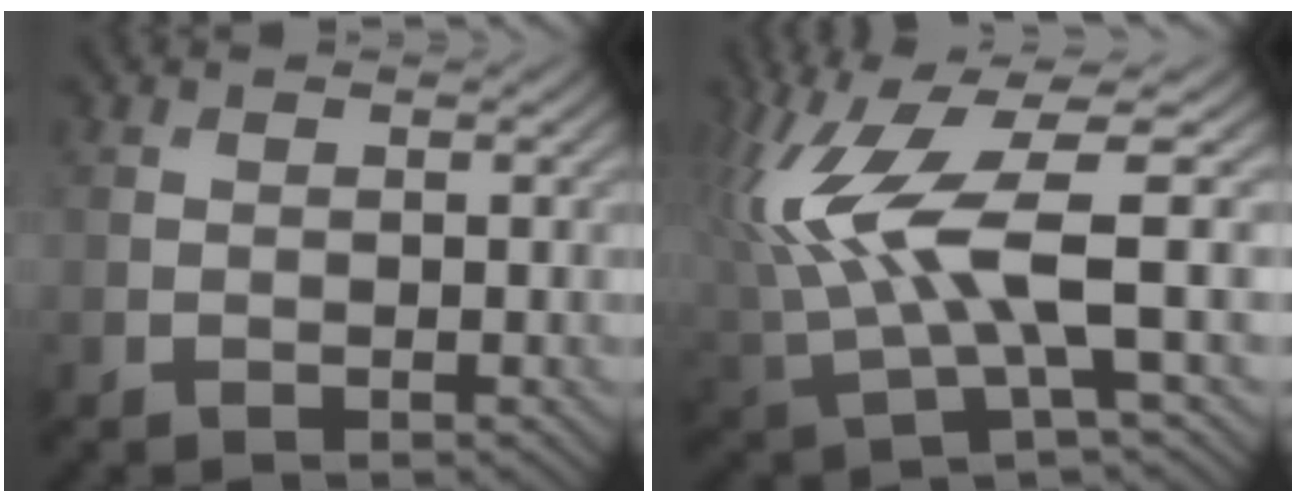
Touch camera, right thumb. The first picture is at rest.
{"total": 12.7, "force": [1.7, 4.3, 11.8], "torque": [-0.278, 0.004, 0.033]}